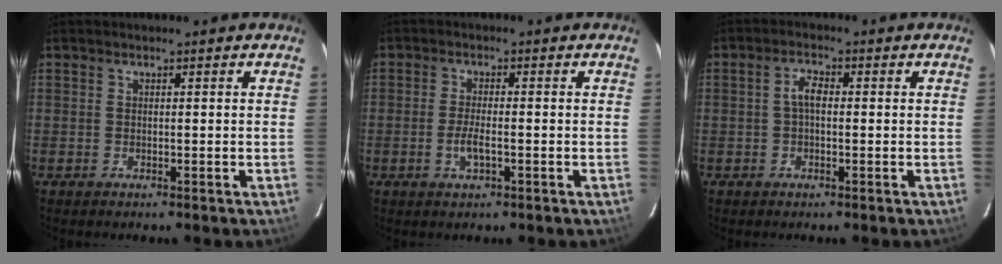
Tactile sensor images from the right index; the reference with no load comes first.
{"total": 3.3, "force": [-1.2, 0.8, 3.0], "torque": [-0.061, -0.004, -0.023]}
{"total": 3.2, "force": [-0.4, 1.4, 2.8], "torque": [-0.058, 0.012, -0.007]}